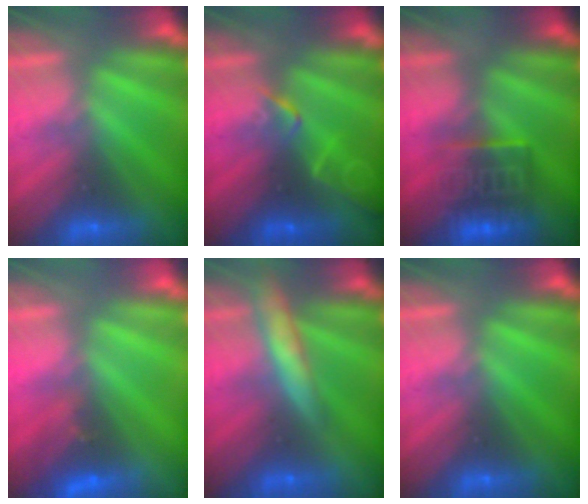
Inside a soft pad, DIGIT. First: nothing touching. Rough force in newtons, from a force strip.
{"total": 2.1}
{"total": 7.3}
{"total": 2.7}
{"total": 7.3}
{"total": 0.0}